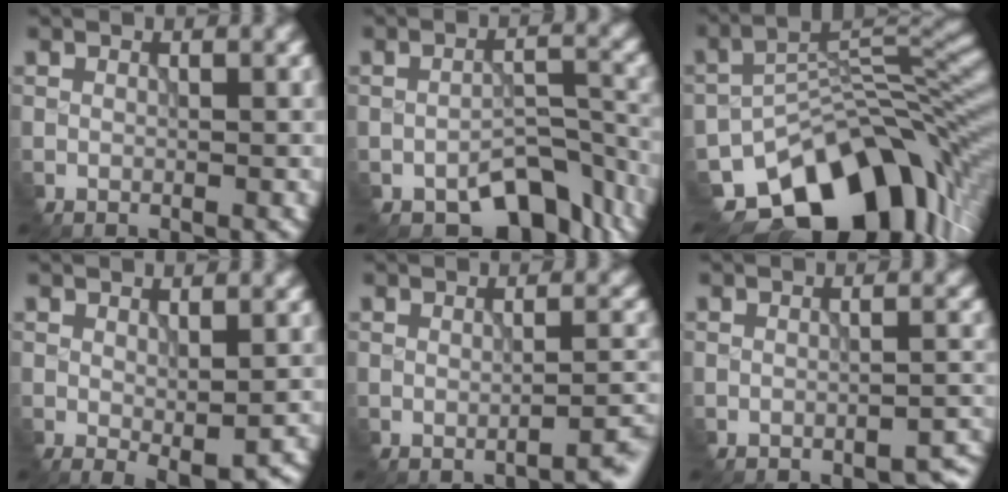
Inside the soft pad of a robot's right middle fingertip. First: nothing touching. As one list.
[{"total": 6.0, "force": [-4.2, 2.9, 3.0], "torque": [-0.033, -0.002, -0.062]}, {"total": 13.8, "force": [-8.3, 7.6, 7.9], "torque": [-0.121, -0.008, -0.134]}, {"total": 2.4, "force": [-0.3, 0.7, 2.2], "torque": [-0.032, -0.011, 0.002]}, {"total": 2.1, "force": [-1.3, 0.3, 1.6], "torque": [-0.015, 0.009, -0.028]}, {"total": 3.5, "force": [-3.2, 0.8, 1.2], "torque": [-0.025, 0.000, -0.041]}]